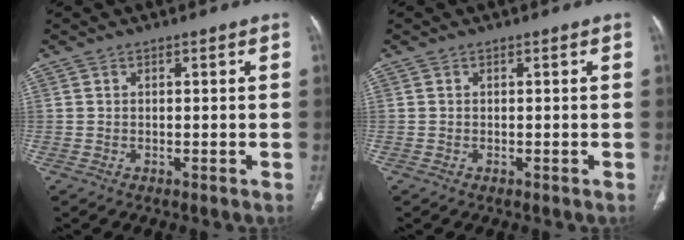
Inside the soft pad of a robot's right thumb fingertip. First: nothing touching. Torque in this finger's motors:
{"motor_torque": [0.05, 0.20, -0.24, 0.12, 0.02]}